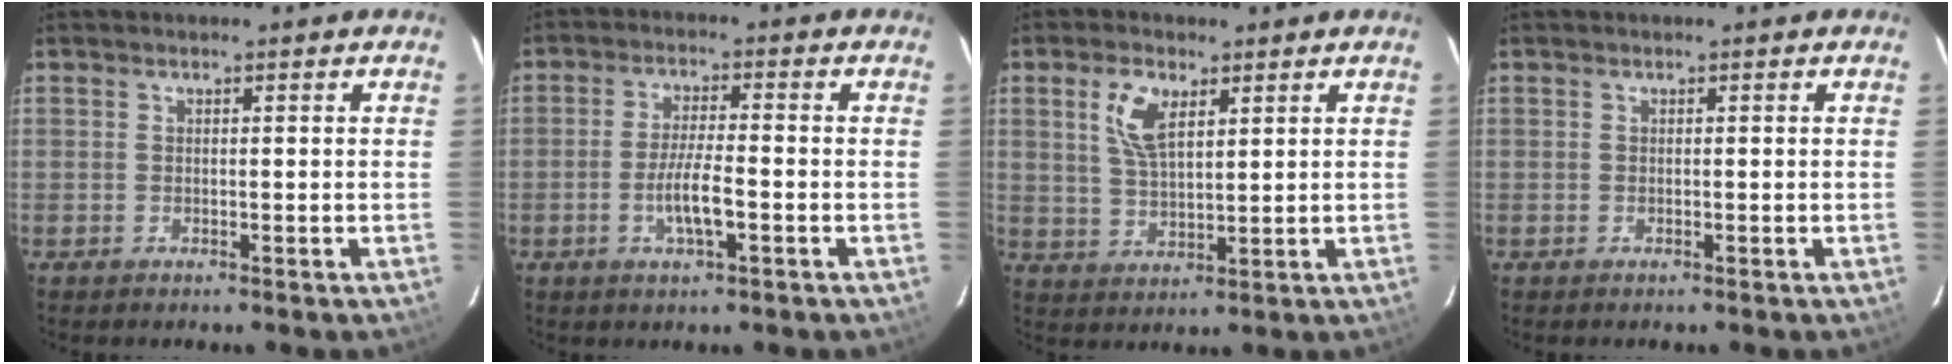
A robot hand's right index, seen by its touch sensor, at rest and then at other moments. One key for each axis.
{"total": 6.2, "fx": -2.1, "fy": 1.0, "fz": 5.7, "tx": -0.112, "ty": -0.004, "tz": -0.039}
{"total": 6.8, "fx": 3.1, "fy": 3.3, "fz": 5.2, "tx": -0.103, "ty": 0.007, "tz": 0.063}
{"total": 0.0}